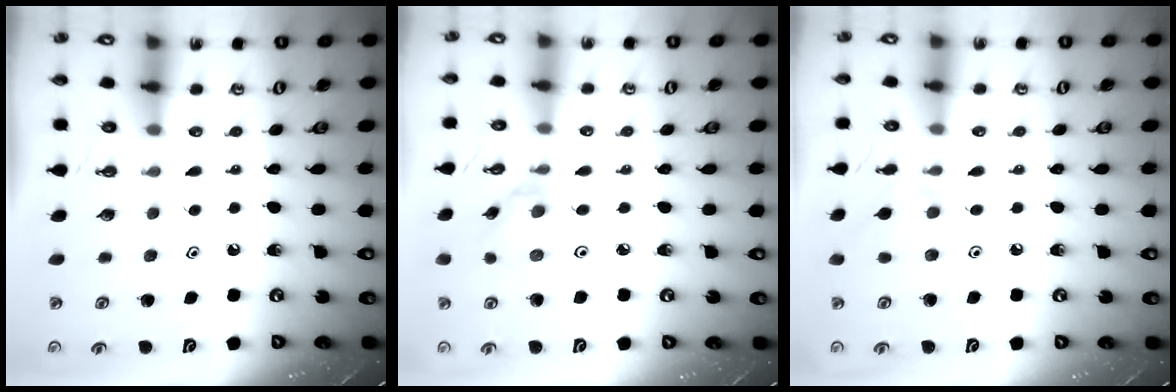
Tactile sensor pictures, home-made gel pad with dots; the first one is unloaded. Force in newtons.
{"total": 1.3, "press": 1.3, "slide": 0.0}
{"total": 2.9, "press": 2.8, "slide": 0.5}